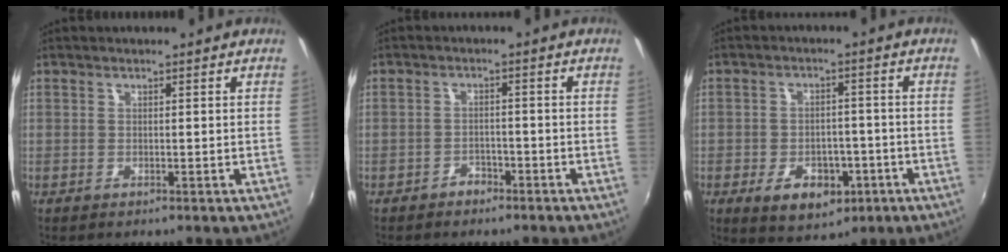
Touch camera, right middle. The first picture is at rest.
{"total": 2.7, "force": [-2.2, 1.5, 0.4], "torque": [-0.018, 0.007, -0.029]}
{"total": 9.4, "force": [-4.4, 6.0, 5.7], "torque": [-0.114, -0.001, -0.055]}